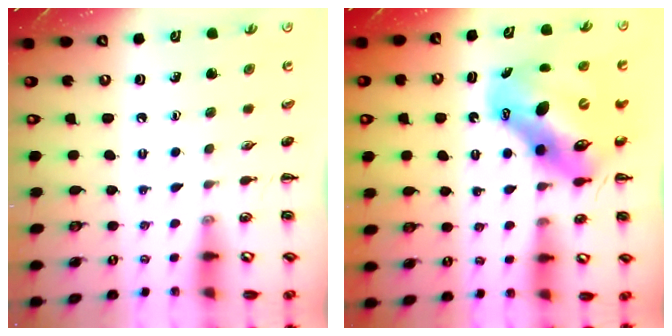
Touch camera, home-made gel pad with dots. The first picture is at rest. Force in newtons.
{"total": 13.3, "press": 12.8, "slide": 3.5}